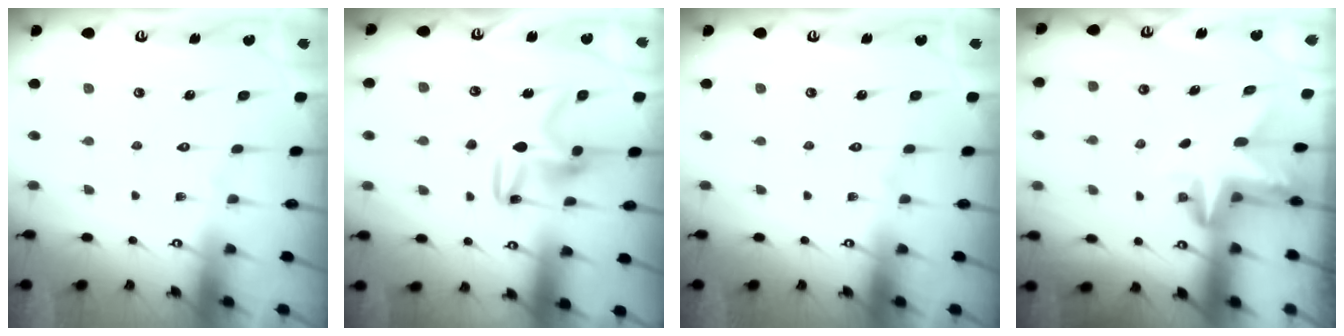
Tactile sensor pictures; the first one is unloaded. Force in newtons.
{"total": 9.6, "press": 9.6, "slide": 0.7}
{"total": 0.0}
{"total": 3.0, "press": 3.0, "slide": 0.2}